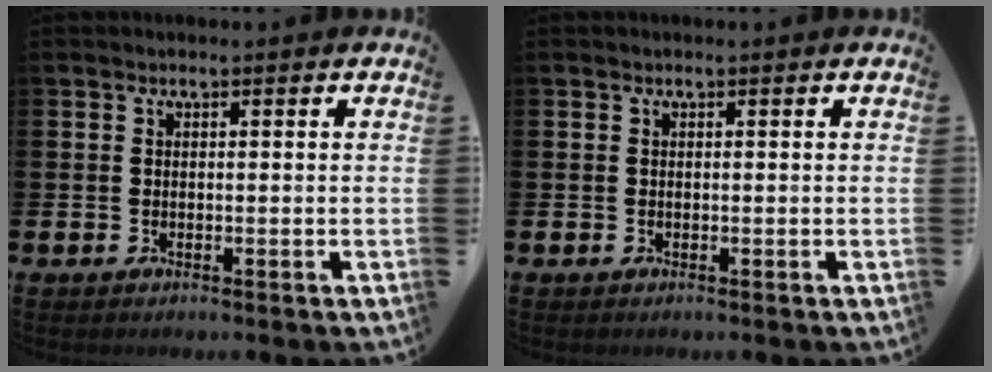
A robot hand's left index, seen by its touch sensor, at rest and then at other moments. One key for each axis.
{"total": 0.0}